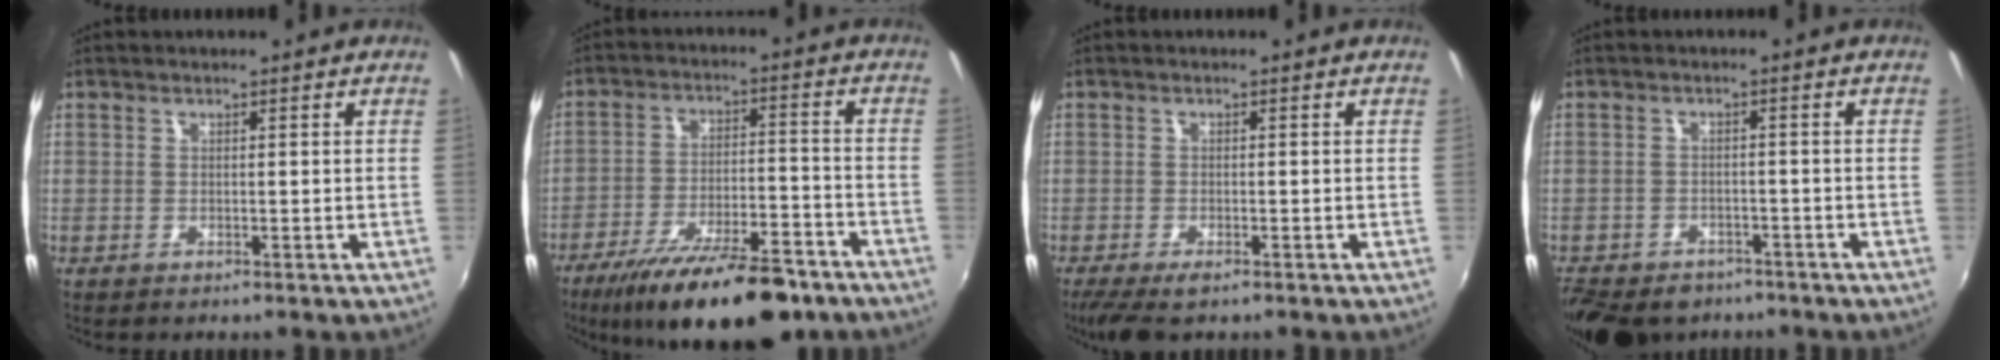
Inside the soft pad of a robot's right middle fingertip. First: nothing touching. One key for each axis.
{"total": 19.5, "fx": -14.5, "fy": 5.6, "fz": 11.8, "tx": -0.210, "ty": -0.026, "tz": -0.218}
{"total": 5.6, "fx": -4.0, "fy": 1.8, "fz": 3.5, "tx": -0.083, "ty": -0.025, "tz": -0.070}
{"total": 12.4, "fx": -9.2, "fy": 6.7, "fz": 4.9, "tx": -0.130, "ty": -0.018, "tz": -0.139}